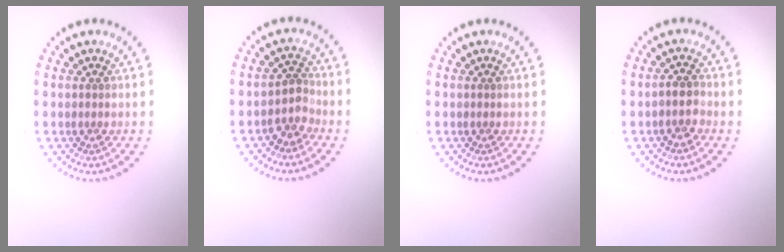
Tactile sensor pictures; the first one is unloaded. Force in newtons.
{"total": 2.2, "press": 1.7, "slide": 1.4}
{"total": 0.0}
{"total": 1.9, "press": 1.6, "slide": 1.0}